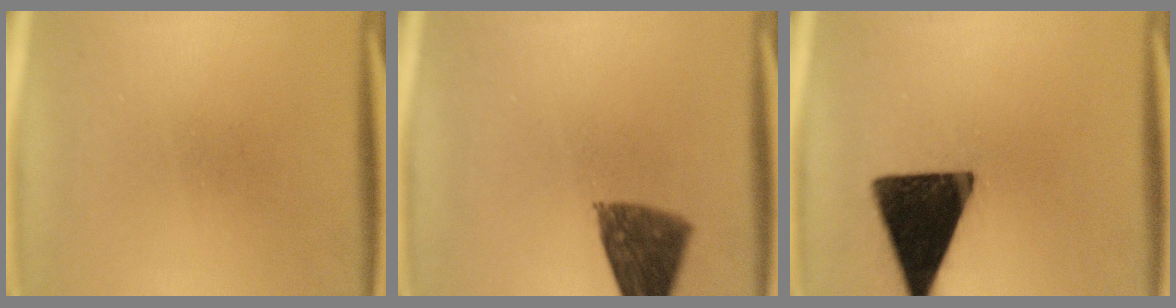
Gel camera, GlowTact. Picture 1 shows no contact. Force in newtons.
{"total": 9.4}
{"total": 17.1}